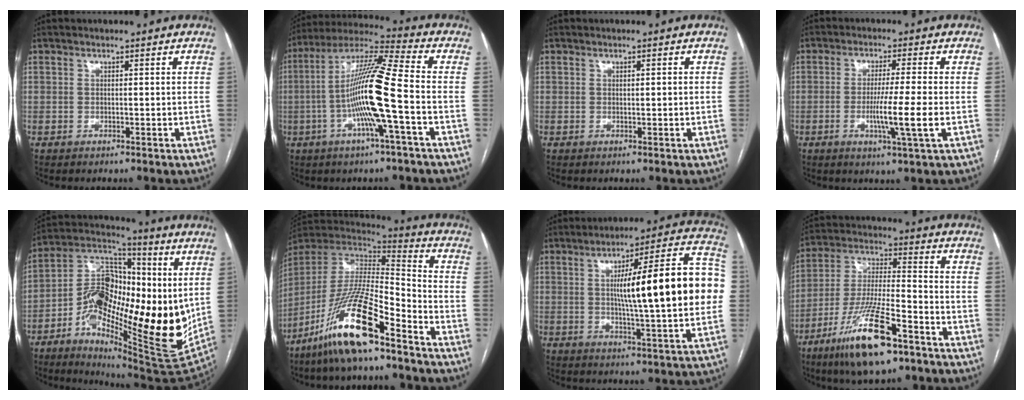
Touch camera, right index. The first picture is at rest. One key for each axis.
{"total": 15.1, "fx": -3.0, "fy": -0.3, "fz": 14.8, "tx": -0.279, "ty": 0.005, "tz": -0.067}
{"total": 0.7, "fx": 0.1, "fy": 0.2, "fz": 0.7, "tx": -0.014, "ty": 0.002, "tz": 0.005}
{"total": 7.6, "fx": -1.6, "fy": -1.0, "fz": 7.4, "tx": -0.129, "ty": -0.020, "tz": -0.032}
{"total": 23.5, "fx": -1.4, "fy": 9.9, "fz": 21.3, "tx": -0.368, "ty": 0.013, "tz": -0.023}
{"total": 18.6, "fx": -12.4, "fy": 2.4, "fz": 13.7, "tx": -0.301, "ty": -0.027, "tz": -0.234}
{"total": 22.1, "fx": 1.8, "fy": 2.4, "fz": 21.9, "tx": -0.275, "ty": 0.036, "tz": 0.022}
{"total": 16.3, "fx": -9.7, "fy": 2.8, "fz": 12.7, "tx": -0.263, "ty": -0.031, "tz": -0.174}